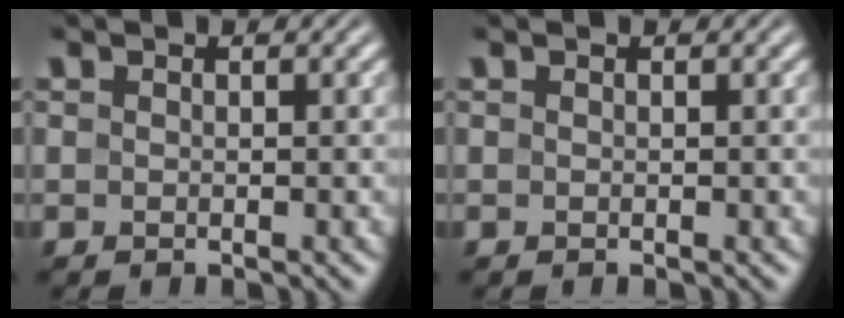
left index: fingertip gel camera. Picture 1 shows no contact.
{"total": 0.0}